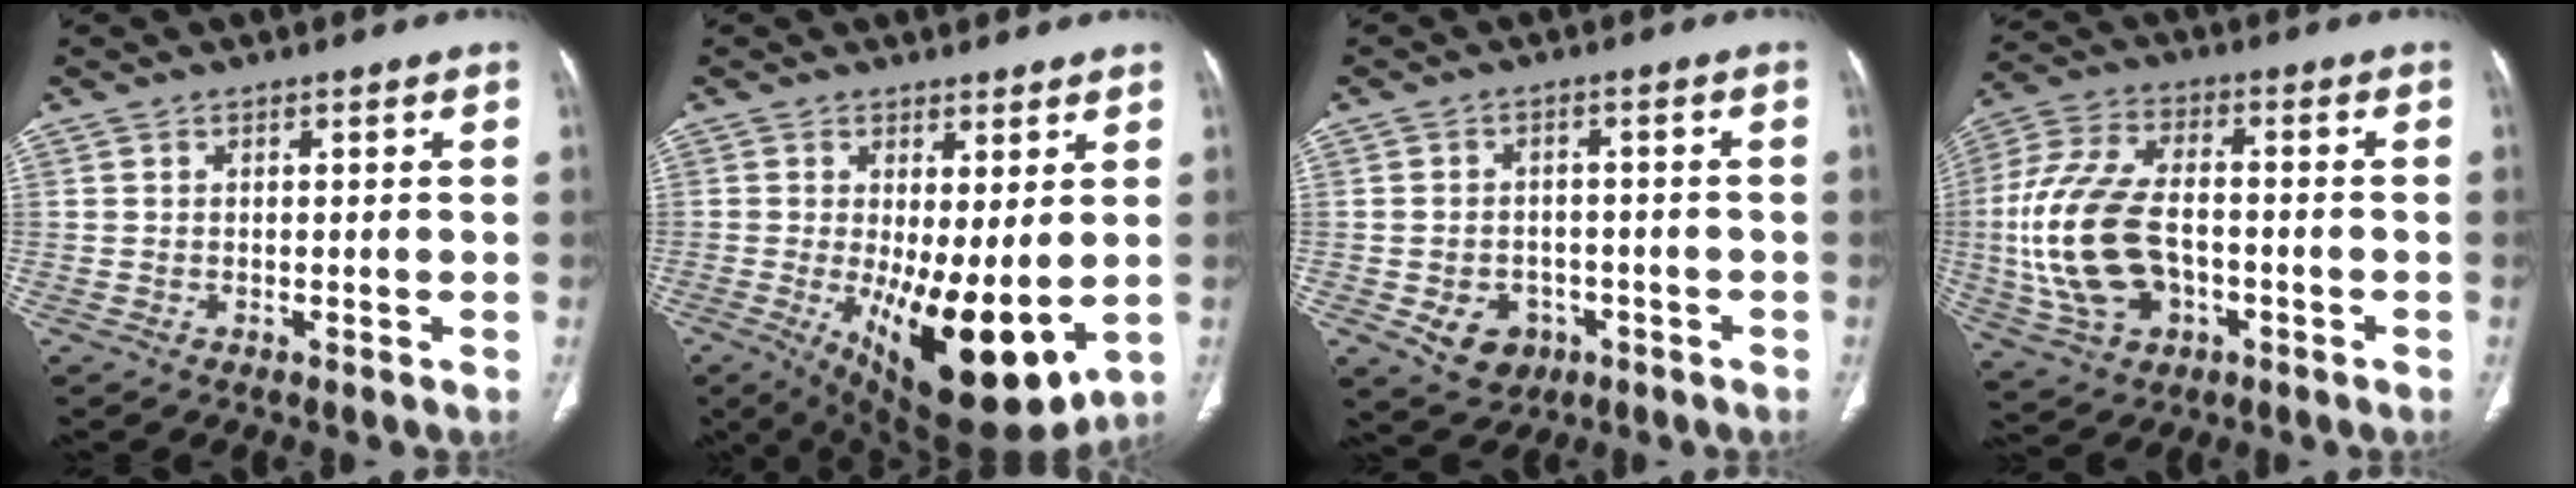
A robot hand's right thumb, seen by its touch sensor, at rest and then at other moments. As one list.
[{"total": 15.6, "force": [-1.8, 5.7, 14.4], "torque": [-0.220, -0.037, -0.008]}, {"total": 7.0, "force": [-2.6, 5.6, 3.2], "torque": [-0.034, 0.017, -0.030]}, {"total": 17.9, "force": [-2.4, 11.0, 13.9], "torque": [-0.293, 0.015, -0.036]}]